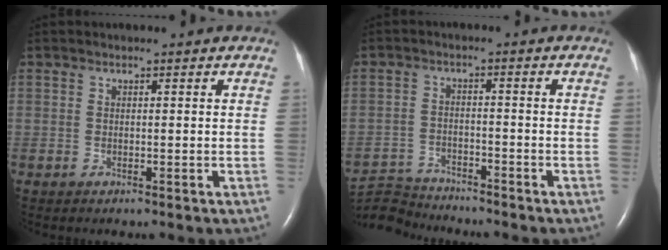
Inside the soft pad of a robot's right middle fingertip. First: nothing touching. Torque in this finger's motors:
{"motor_torque": [-0.10, 0.00, -0.09, -0.03]}